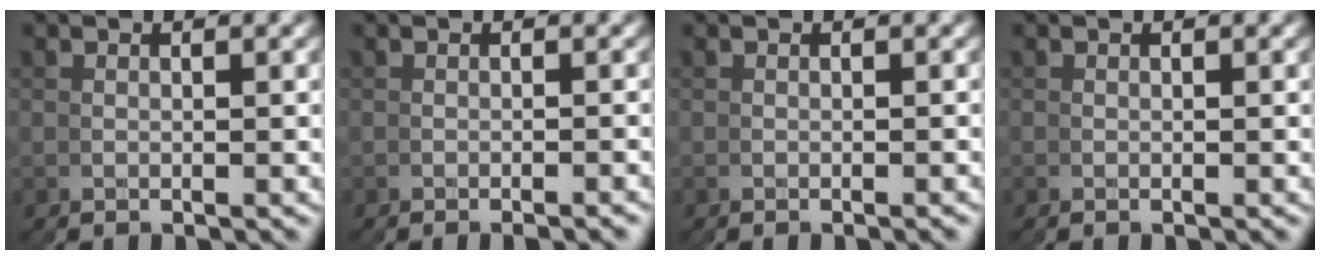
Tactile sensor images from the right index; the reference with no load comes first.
{"total": 1.2, "force": [-0.8, -0.8, -0.5], "torque": [0.003, 0.002, -0.015]}
{"total": 0.7, "force": [-0.3, -0.5, -0.3], "torque": [0.002, 0.003, -0.006]}
{"total": 0.0}